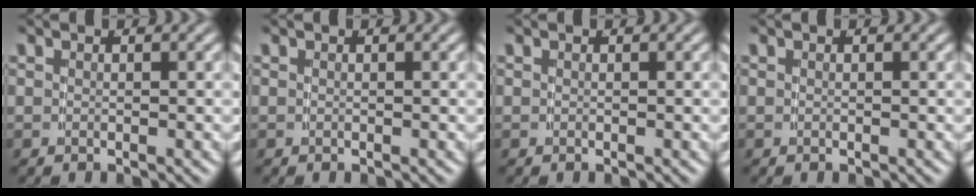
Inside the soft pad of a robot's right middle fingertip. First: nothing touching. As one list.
[{"total": 0.0}, {"total": 0.0}, {"total": 0.0}]